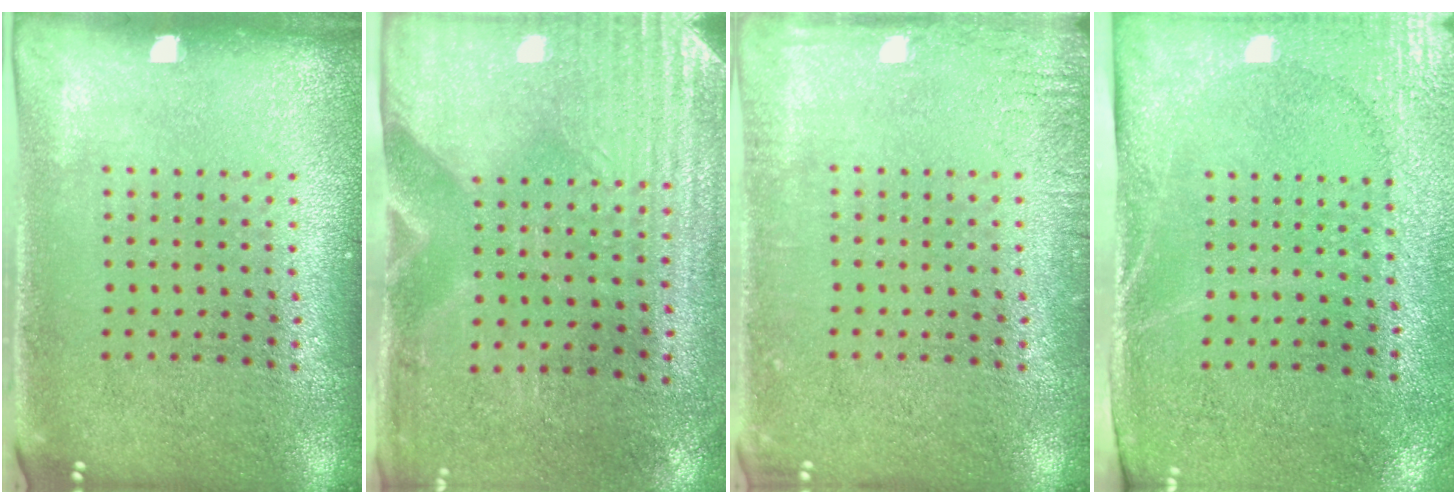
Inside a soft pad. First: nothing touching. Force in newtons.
{"total": 3.0, "press": 2.6, "slide": 1.5}
{"total": 1.8, "press": 1.8, "slide": 0.2}
{"total": 2.7, "press": 2.2, "slide": 1.5}